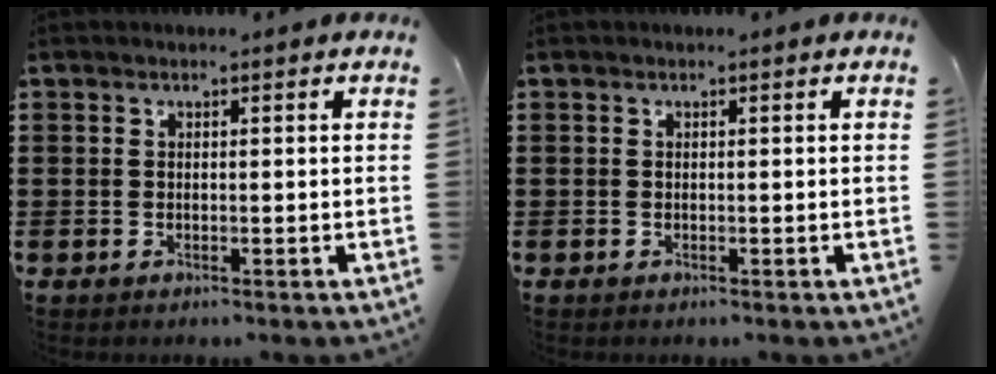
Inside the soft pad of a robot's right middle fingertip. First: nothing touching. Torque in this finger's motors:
{"motor_torque": [-0.46, -0.36, 0.00, 0.01]}